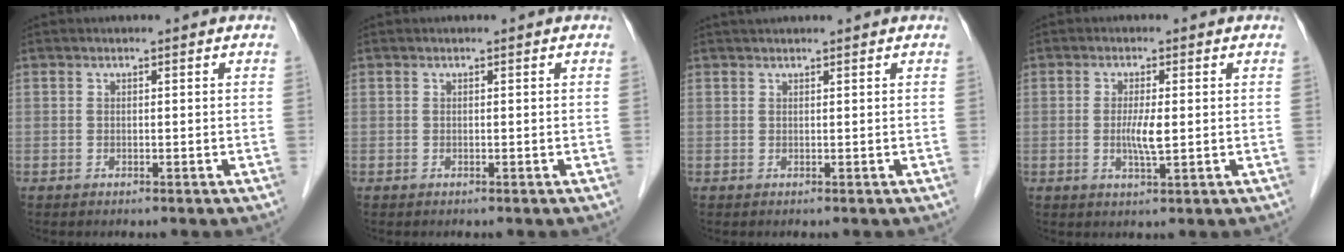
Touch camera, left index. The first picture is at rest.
{"total": 0.0}
{"total": 3.0, "force": [2.8, 0.0, 1.1], "torque": [-0.010, 0.030, 0.042]}
{"total": 3.4, "force": [-0.1, 0.4, 3.4], "torque": [-0.070, -0.005, -0.001]}